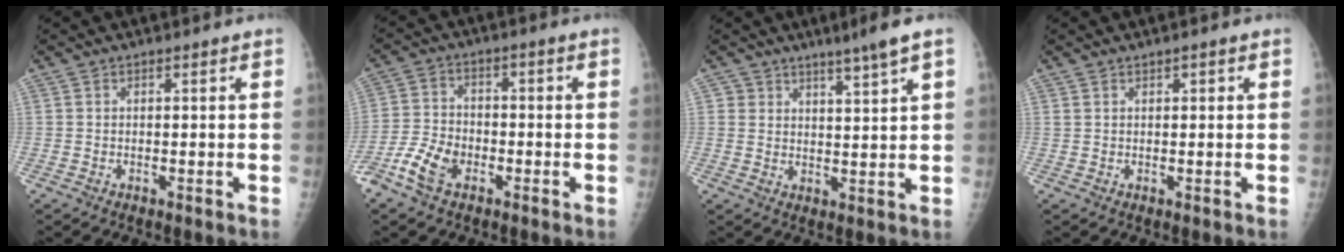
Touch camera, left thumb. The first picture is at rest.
{"total": 8.2, "force": [-4.3, 5.1, 4.8], "torque": [-0.094, 0.018, -0.087]}
{"total": 4.9, "force": [3.5, 0.2, 3.4], "torque": [-0.047, -0.027, 0.057]}
{"total": 1.0, "force": [0.6, 0.8, 0.3], "torque": [0.004, -0.001, 0.008]}